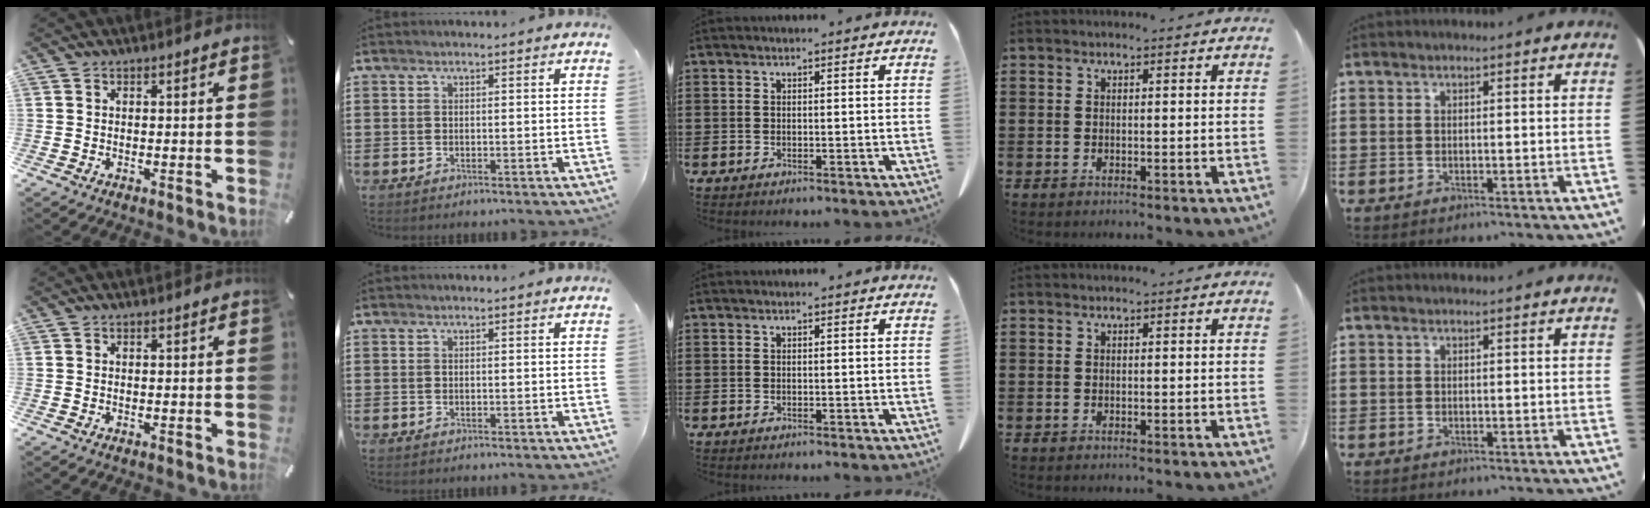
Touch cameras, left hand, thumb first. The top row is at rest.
{}